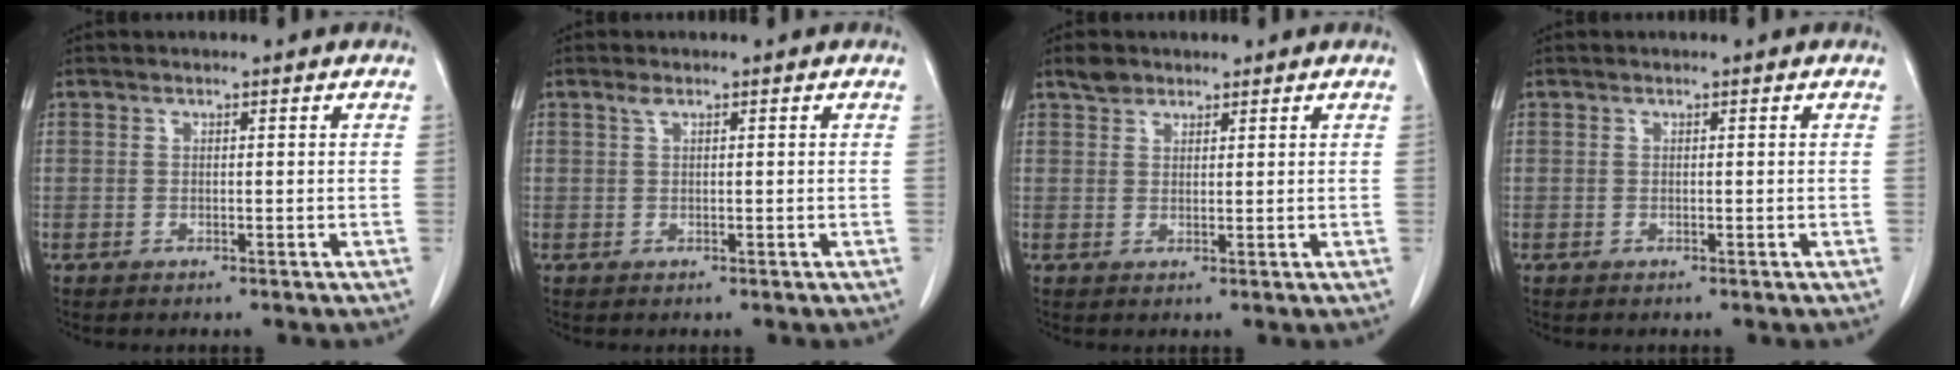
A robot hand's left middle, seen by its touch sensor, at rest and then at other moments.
{"total": 0.7, "force": [0.5, 0.2, 0.5], "torque": [-0.015, 0.007, 0.009]}
{"total": 2.3, "force": [1.8, 1.3, 0.5], "torque": [-0.011, 0.008, 0.031]}
{"total": 0.0}